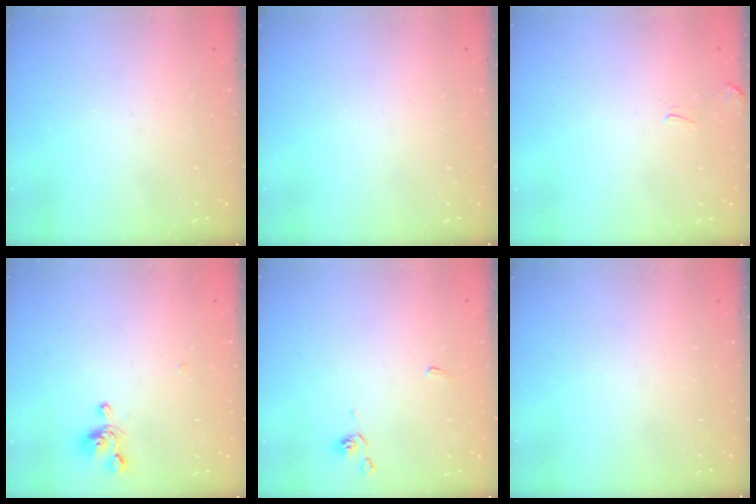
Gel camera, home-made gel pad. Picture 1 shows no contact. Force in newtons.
{"total": 0.0}
{"total": 1.5, "press": 1.4, "slide": 0.5}
{"total": 0.7, "press": 0.4, "slide": 0.6}
{"total": 1.8, "press": 1.8, "slide": 0.3}
{"total": 0.0}